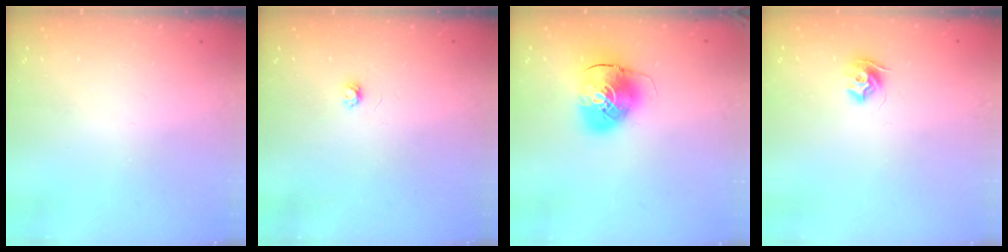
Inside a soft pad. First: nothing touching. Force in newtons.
{"total": 2.9, "press": 2.9, "slide": 0.3}
{"total": 10.5, "press": 10.4, "slide": 1.8}
{"total": 8.1, "press": 8.1, "slide": 0.1}